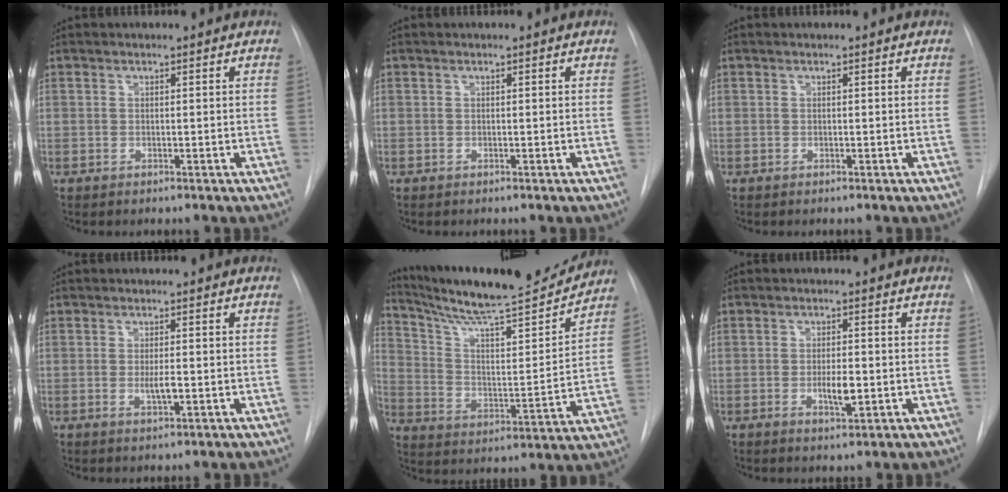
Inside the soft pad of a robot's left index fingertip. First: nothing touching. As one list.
[{"total": 0.0}, {"total": 0.0}, {"total": 2.3, "force": [-0.3, 0.4, 2.2], "torque": [-0.043, -0.003, -0.005]}, {"total": 21.2, "force": [19.5, 1.1, 8.5], "torque": [-0.145, -0.030, 0.302]}, {"total": 3.7, "force": [-0.8, 1.0, 3.4], "torque": [-0.060, -0.002, -0.009]}]